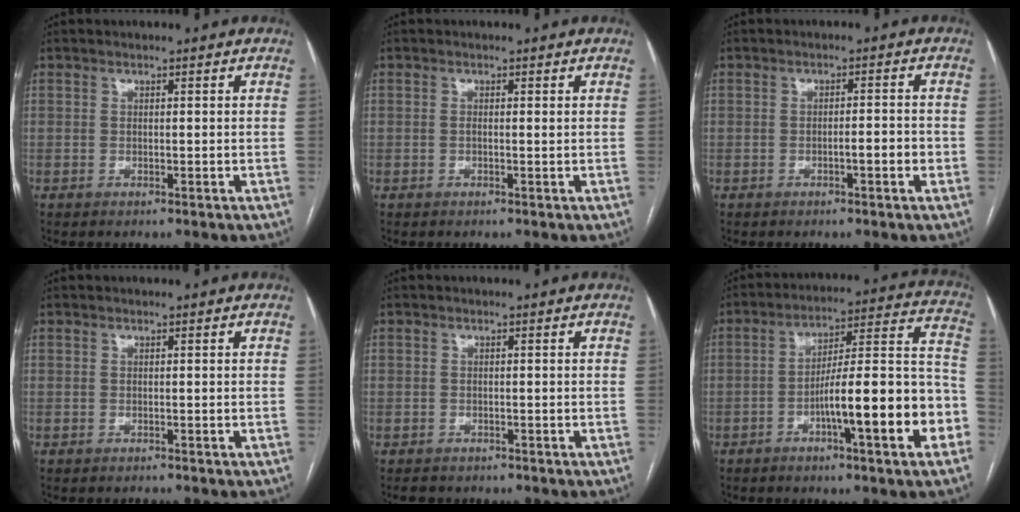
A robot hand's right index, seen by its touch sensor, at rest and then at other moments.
{"total": 0.7, "force": [0.1, 0.1, 0.7], "torque": [-0.013, 0.000, 0.002]}
{"total": 2.6, "force": [-1.0, 0.4, 2.4], "torque": [-0.035, 0.003, -0.016]}
{"total": 0.6, "force": [-0.5, 0.1, 0.2], "torque": [-0.007, -0.001, -0.008]}
{"total": 2.3, "force": [-1.8, 1.4, 0.3], "torque": [-0.014, -0.002, -0.023]}
{"total": 17.1, "force": [-6.0, 1.6, 16.0], "torque": [-0.215, 0.023, -0.087]}